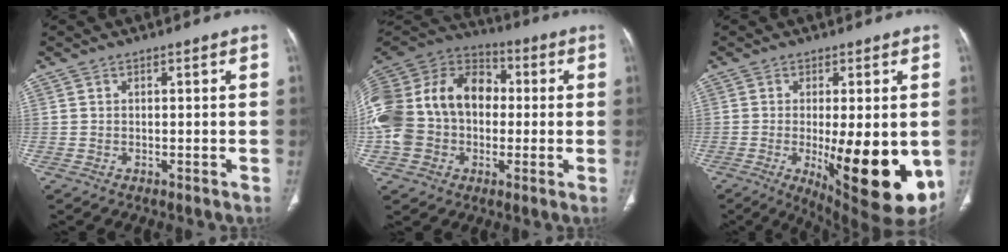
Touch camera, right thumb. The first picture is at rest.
{"total": 24.7, "force": [-0.6, 18.8, 16.1], "torque": [-0.343, 0.049, -0.011]}
{"total": 18.6, "force": [-3.7, 5.7, 17.3], "torque": [-0.205, -0.030, -0.030]}